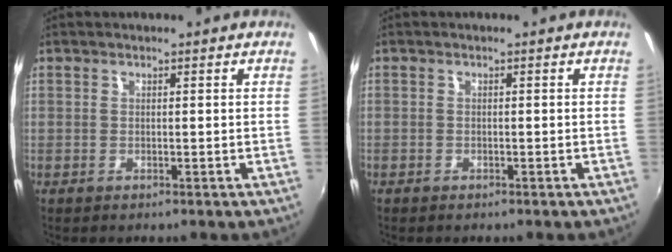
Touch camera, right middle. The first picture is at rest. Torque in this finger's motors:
{"motor_torque": [0.59, -0.57, -0.69, -0.21]}